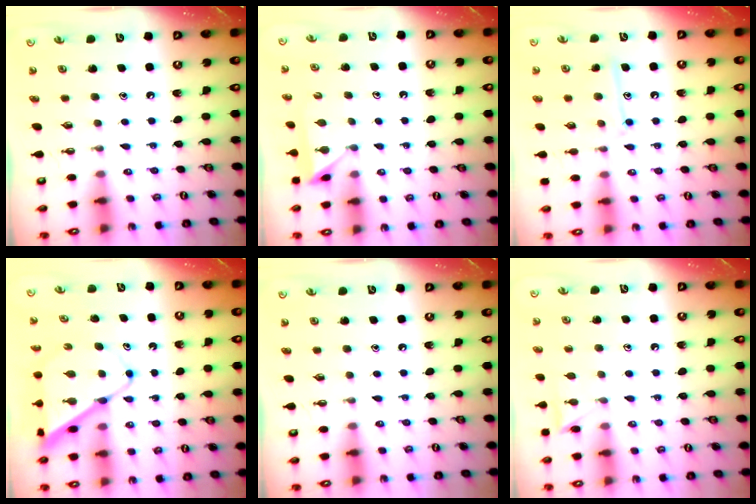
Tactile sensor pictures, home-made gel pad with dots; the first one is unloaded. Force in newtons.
{"total": 2.8, "press": 2.8, "slide": 0.5}
{"total": 10.8, "press": 10.8, "slide": 0.9}
{"total": 9.3, "press": 9.2, "slide": 0.7}
{"total": 0.0}
{"total": 7.0, "press": 7.0, "slide": 0.7}